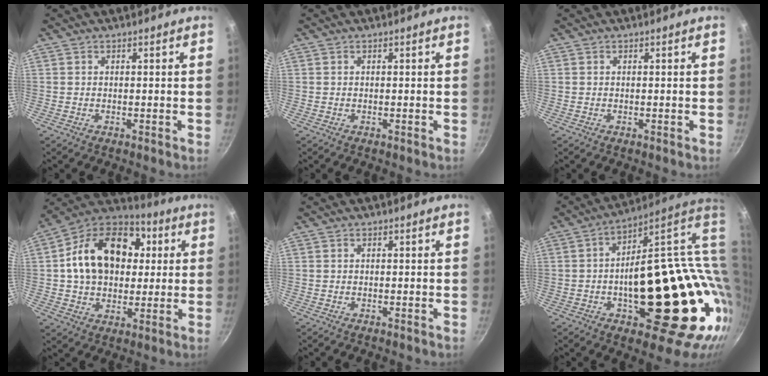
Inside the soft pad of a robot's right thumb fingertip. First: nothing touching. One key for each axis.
{"total": 0.0}
{"total": 0.0}
{"total": 21.4, "fx": 3.7, "fy": 15.6, "fz": 14.2, "tx": -0.214, "ty": 0.025, "tz": 0.050}
{"total": 0.0}
{"total": 32.5, "fx": 3.7, "fy": 15.0, "fz": 28.6, "tx": -0.380, "ty": -0.009, "tz": 0.076}